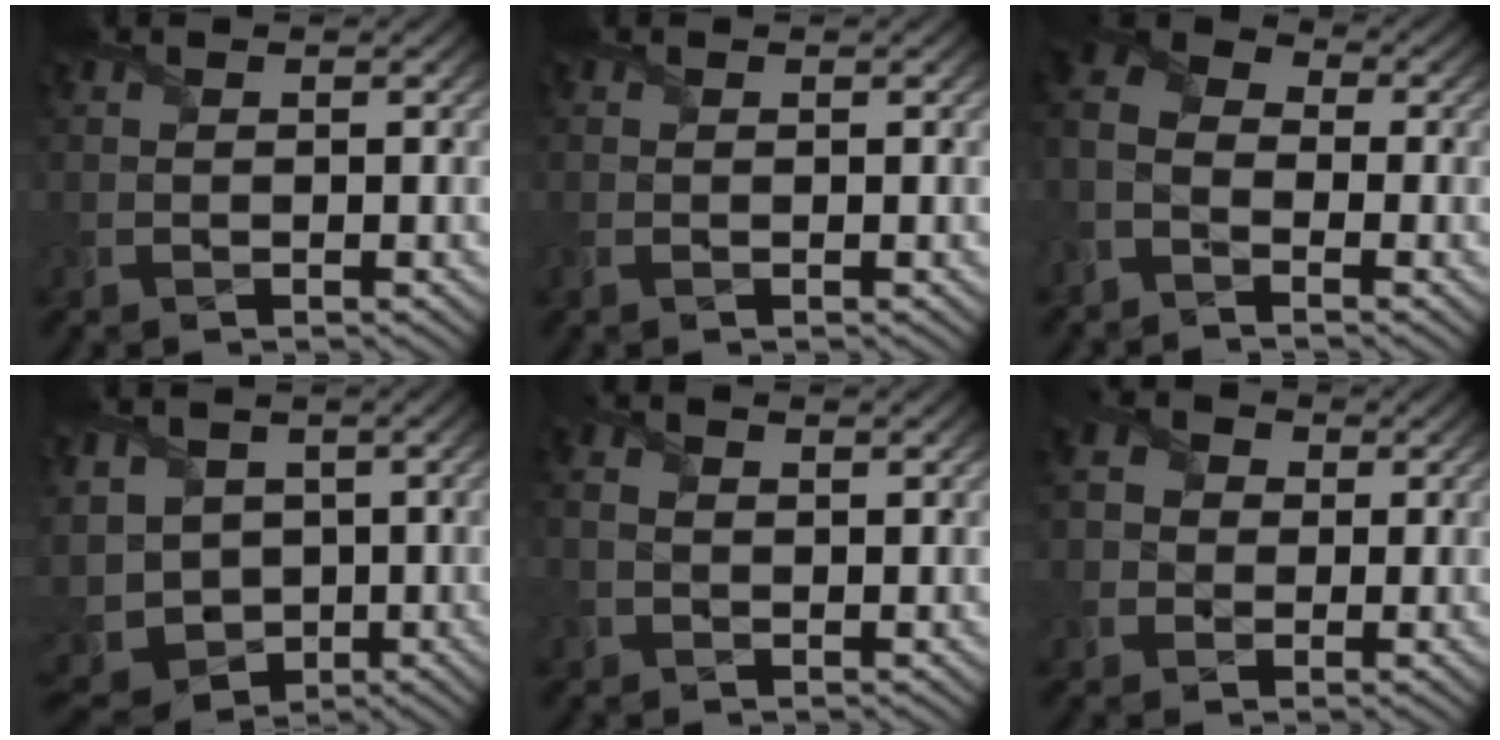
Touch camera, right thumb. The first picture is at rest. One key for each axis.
{"total": 0.5, "fx": -0.1, "fy": 0.3, "fz": 0.4, "tx": -0.011, "ty": 0.000, "tz": -0.003}
{"total": 6.5, "fx": -3.2, "fy": 4.3, "fz": 3.6, "tx": -0.086, "ty": -0.005, "tz": -0.079}
{"total": 10.7, "fx": -0.5, "fy": 8.6, "fz": 6.4, "tx": -0.188, "ty": -0.017, "tz": 0.005}
{"total": 1.9, "fx": 0.2, "fy": 1.3, "fz": 1.3, "tx": -0.035, "ty": 0.003, "tz": 0.002}
{"total": 4.1, "fx": 0.6, "fy": 3.8, "fz": 1.3, "tx": -0.053, "ty": 0.008, "tz": -0.004}